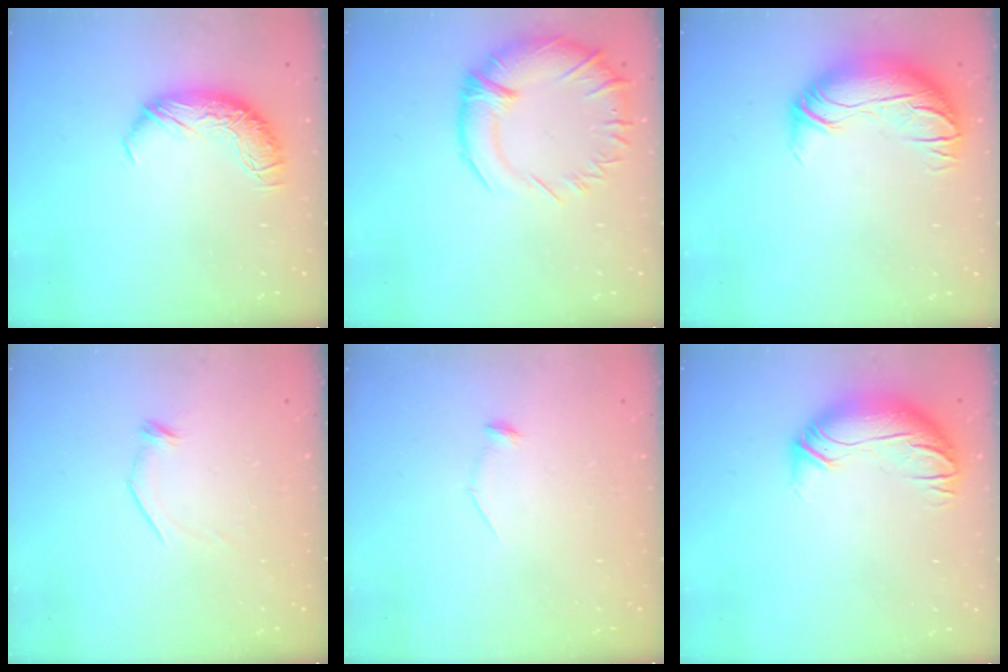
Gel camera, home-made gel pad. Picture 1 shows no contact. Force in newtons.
{"total": 5.6, "press": 3.8, "slide": 4.1}
{"total": 2.7, "press": 0.5, "slide": 2.7}
{"total": 6.1, "press": 6.0, "slide": 1.1}
{"total": 8.4, "press": 8.3, "slide": 0.9}
{"total": 2.9, "press": 0.3, "slide": 2.9}